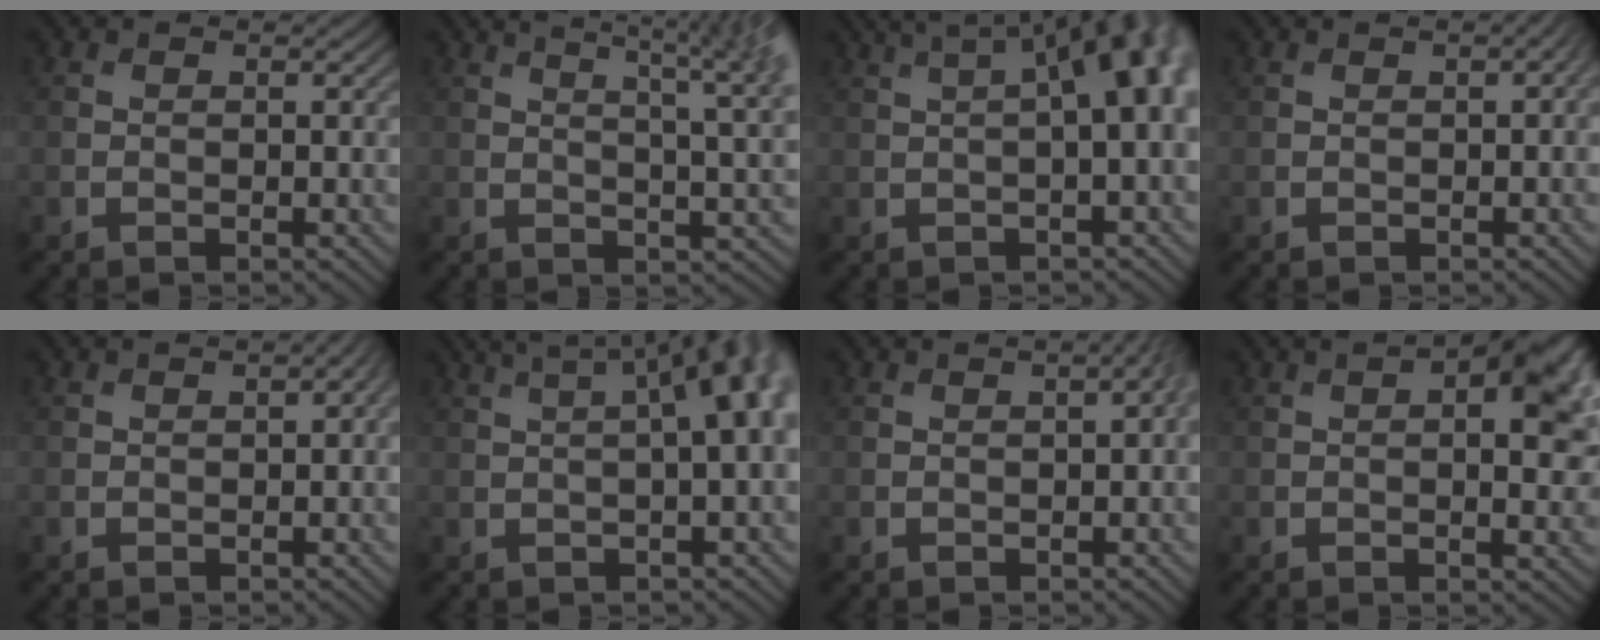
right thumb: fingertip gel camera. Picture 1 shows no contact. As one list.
[{"total": 9.6, "force": [4.7, 2.5, 8.0], "torque": [-0.094, 0.025, 0.052]}, {"total": 9.5, "force": [2.1, 3.1, 8.7], "torque": [-0.099, 0.034, 0.023]}, {"total": 1.2, "force": [0.2, 0.4, 1.1], "torque": [-0.014, 0.002, 0.000]}, {"total": 1.9, "force": [0.4, 0.8, 1.7], "torque": [-0.023, 0.005, 0.005]}, {"total": 10.5, "force": [2.8, 3.5, 9.5], "torque": [-0.098, 0.049, 0.026]}, {"total": 2.8, "force": [0.6, 1.0, 2.5], "torque": [-0.027, 0.012, 0.002]}, {"total": 8.2, "force": [2.2, 3.4, 7.1], "torque": [-0.089, 0.013, 0.025]}]